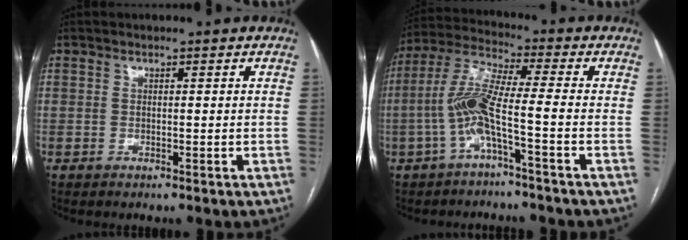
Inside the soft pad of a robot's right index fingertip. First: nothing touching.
{"total": 8.4, "force": [-2.7, 0.1, 8.0], "torque": [-0.173, 0.018, -0.060]}